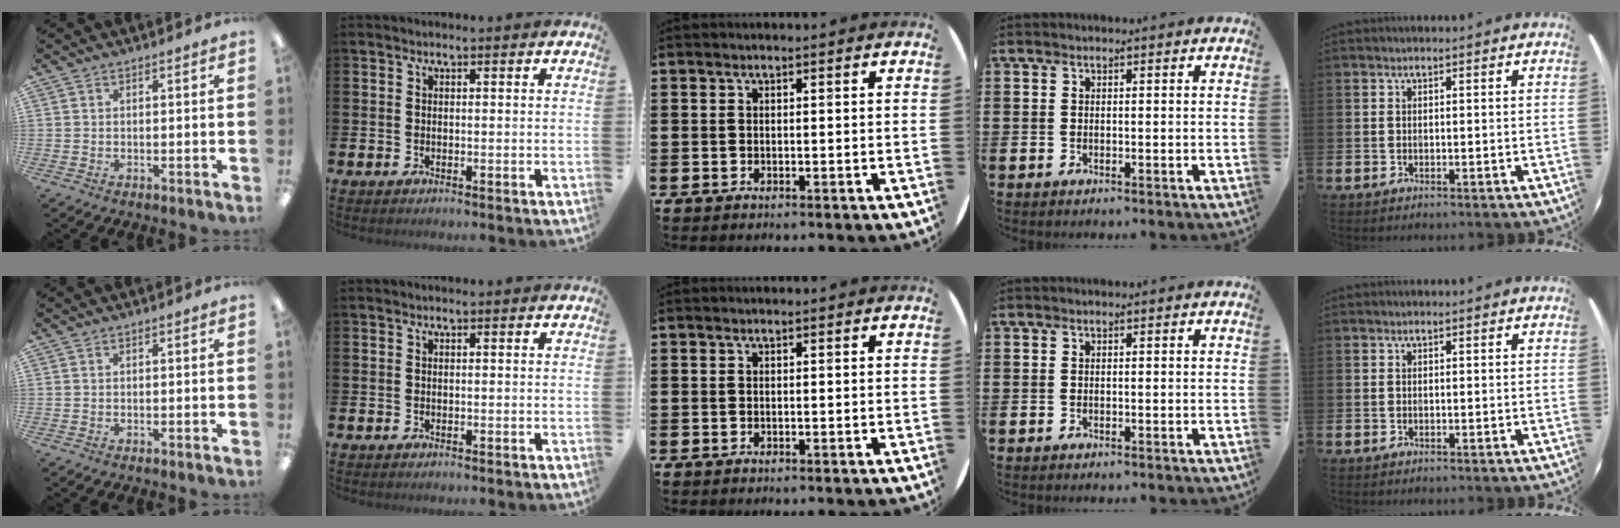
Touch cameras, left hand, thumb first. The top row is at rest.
{}